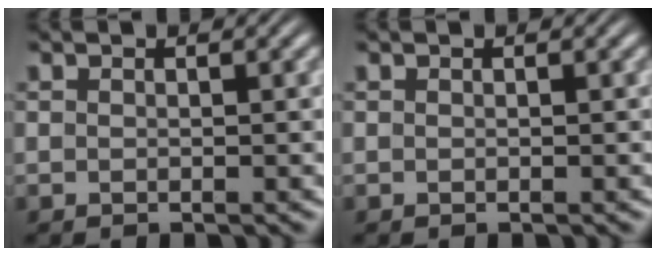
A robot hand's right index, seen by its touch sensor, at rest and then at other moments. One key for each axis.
{"total": 0.0}